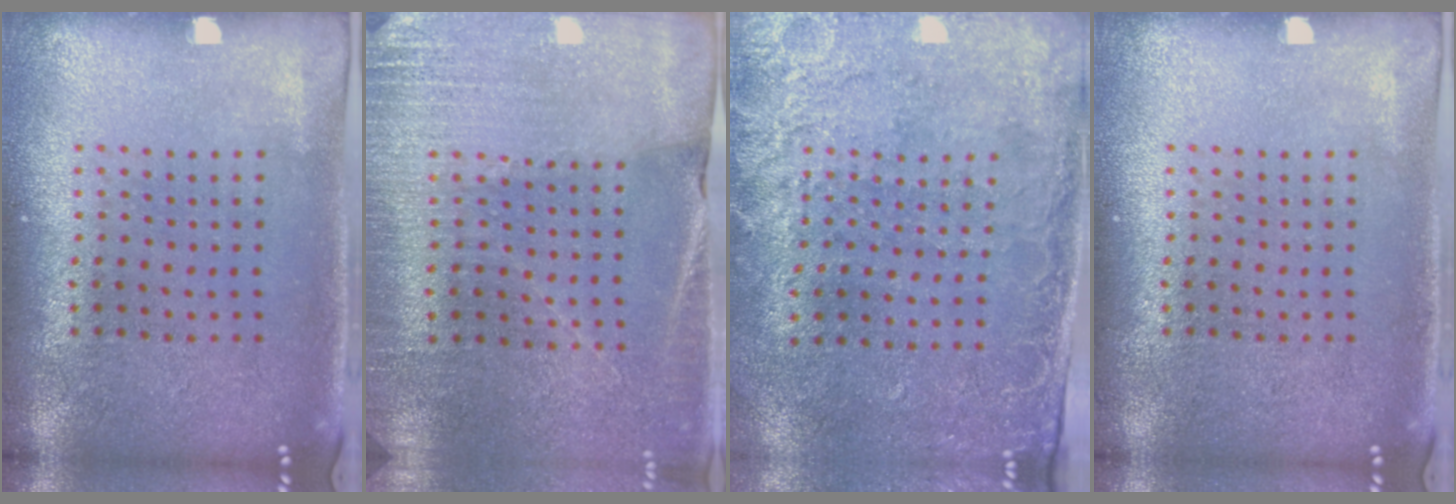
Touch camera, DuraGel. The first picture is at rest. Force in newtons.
{"total": 2.8, "press": 2.8, "slide": 0.2}
{"total": 2.7, "press": 2.2, "slide": 1.5}
{"total": 0.0}